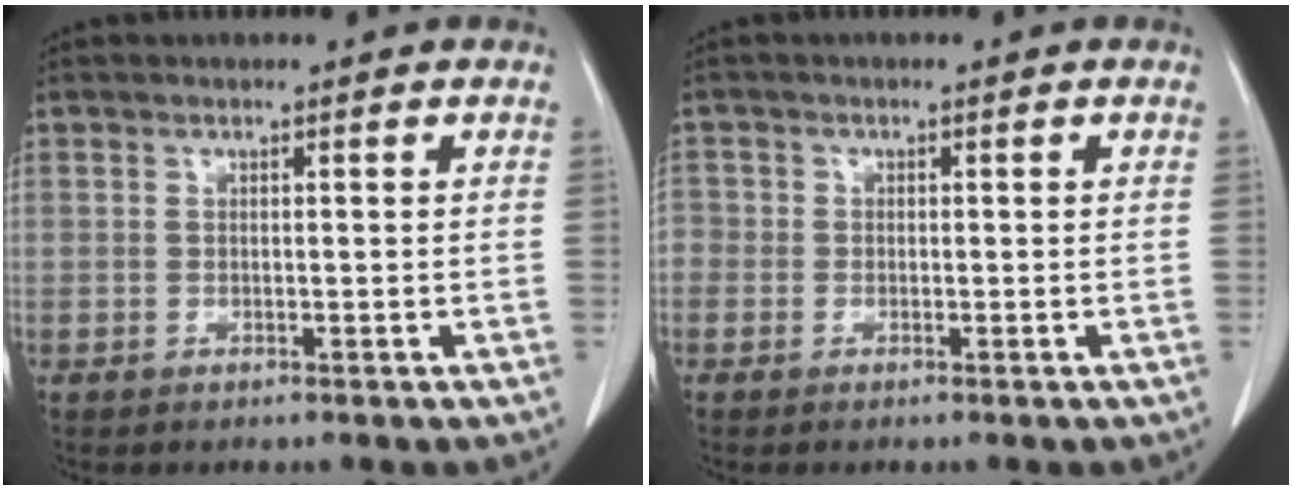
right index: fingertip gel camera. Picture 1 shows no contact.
{"total": 1.9, "force": [-0.7, 1.8, 0.3], "torque": [-0.001, 0.005, -0.019]}